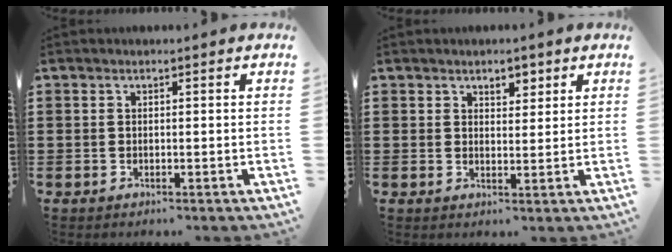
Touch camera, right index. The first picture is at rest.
{"total": 2.5, "force": [1.8, 1.4, 1.0], "torque": [-0.017, 0.004, 0.031]}